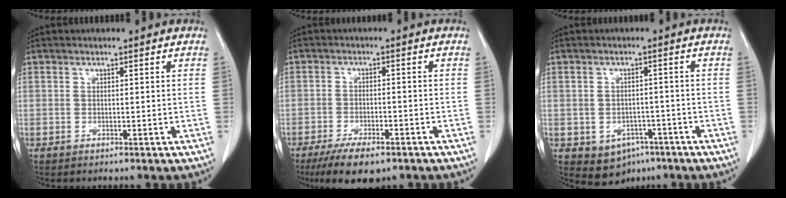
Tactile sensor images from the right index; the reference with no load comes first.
{"total": 7.7, "force": [-5.5, 2.4, 4.8], "torque": [-0.079, -0.012, -0.089]}
{"total": 5.8, "force": [-3.0, 4.4, 2.2], "torque": [-0.033, 0.003, -0.030]}